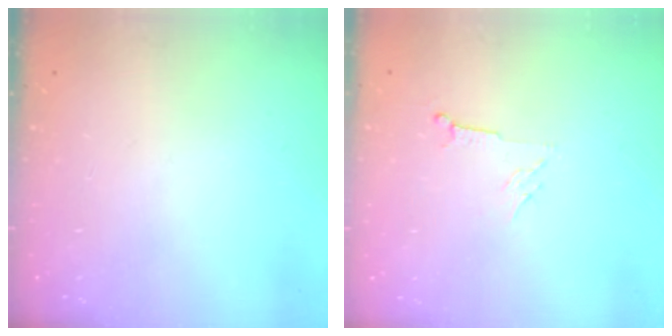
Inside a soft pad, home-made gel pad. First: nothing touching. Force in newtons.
{"total": 4.0, "press": 4.0, "slide": 0.7}